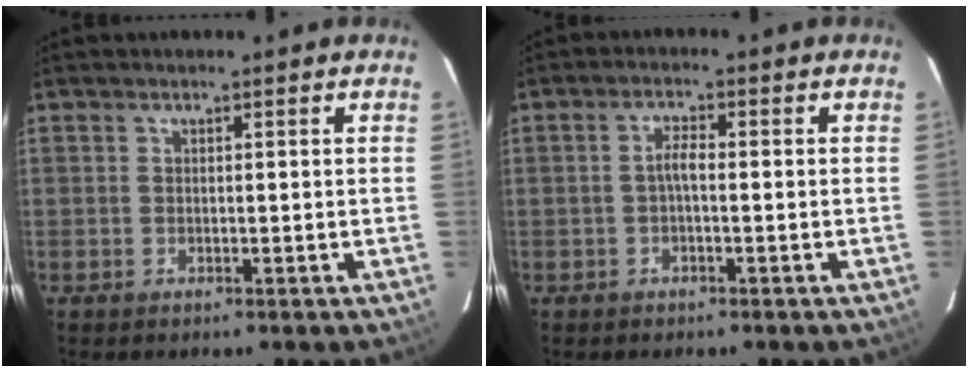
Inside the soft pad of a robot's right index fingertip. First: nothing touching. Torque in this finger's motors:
{"motor_torque": [0.33, -0.03, 0.26, 0.05]}